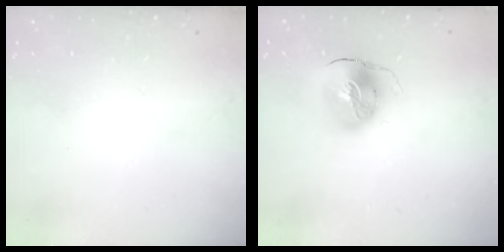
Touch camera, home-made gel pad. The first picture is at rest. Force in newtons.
{"total": 10.6, "press": 10.5, "slide": 1.7}